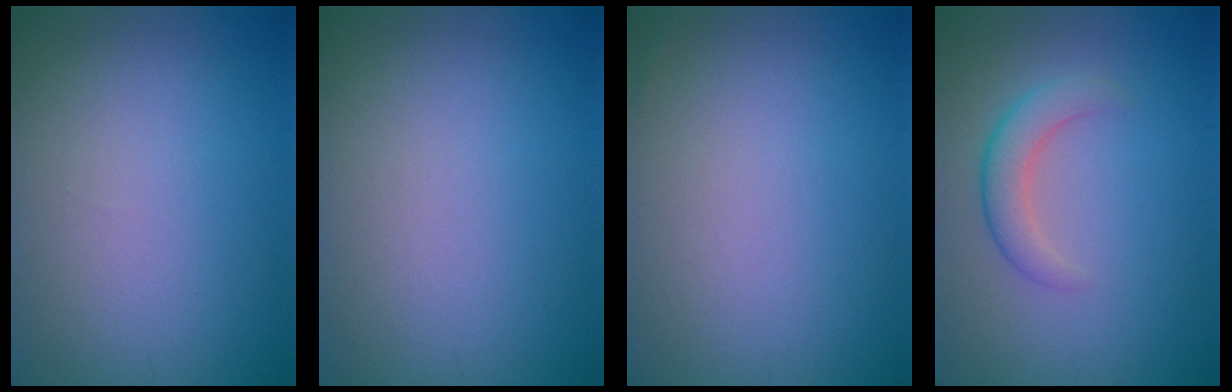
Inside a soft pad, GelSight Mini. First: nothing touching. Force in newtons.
{"total": 0.0}
{"total": 0.0}
{"total": 2.1, "press": 2.0, "slide": 0.2}